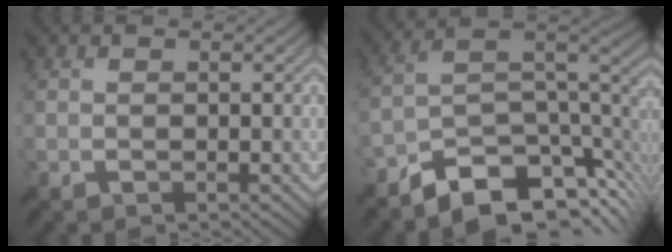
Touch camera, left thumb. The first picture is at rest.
{"total": 10.8, "force": [-7.7, 4.5, 6.1], "torque": [-0.097, -0.007, -0.132]}